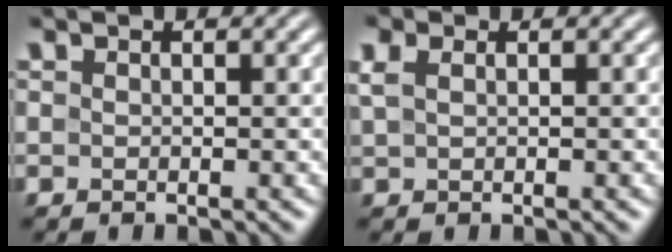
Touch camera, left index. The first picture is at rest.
{"total": 2.2, "force": [1.1, 1.1, 1.5], "torque": [-0.034, 0.009, 0.007]}